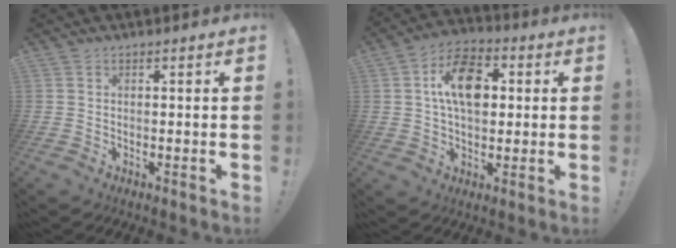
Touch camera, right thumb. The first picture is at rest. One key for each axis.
{"total": 13.8, "fx": 2.5, "fy": 8.6, "fz": 10.5, "tx": -0.161, "ty": 0.016, "tz": 0.048}